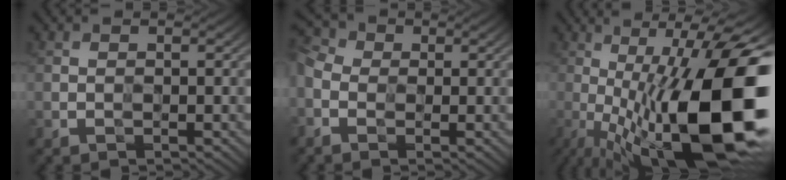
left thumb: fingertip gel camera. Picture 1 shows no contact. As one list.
[{"total": 5.2, "force": [-1.2, 4.0, 3.2], "torque": [-0.078, 0.003, -0.037]}, {"total": 19.3, "force": [-3.4, 6.1, 18.0], "torque": [-0.279, 0.015, -0.056]}]